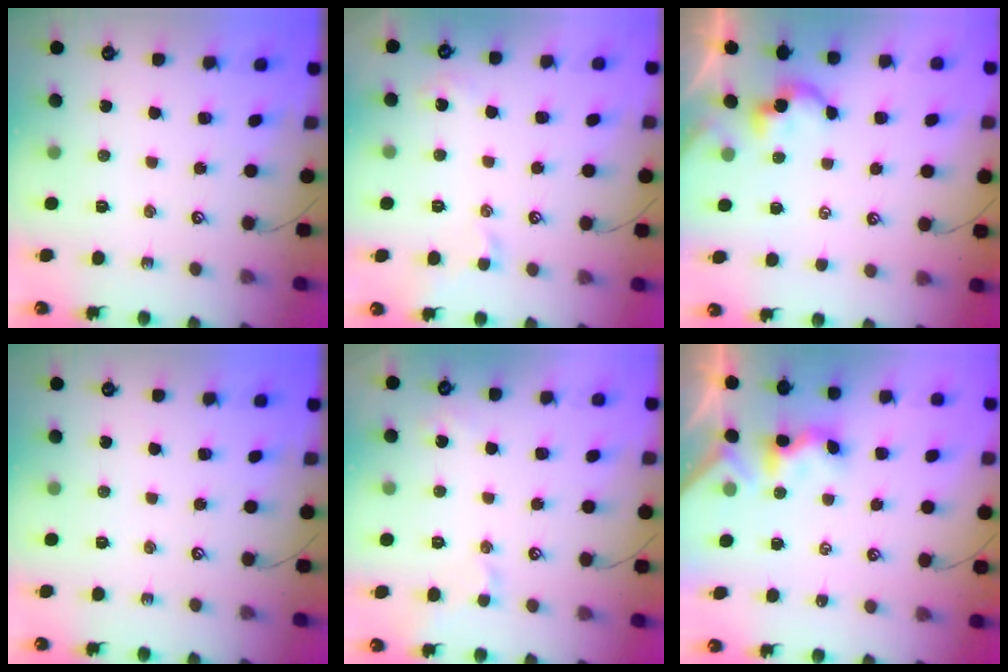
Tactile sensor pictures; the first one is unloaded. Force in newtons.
{"total": 2.9, "press": 2.8, "slide": 0.8}
{"total": 1.8, "press": 1.7, "slide": 0.2}
{"total": 0.0}
{"total": 2.1, "press": 2.0, "slide": 0.6}
{"total": 2.2, "press": 2.2, "slide": 0.3}